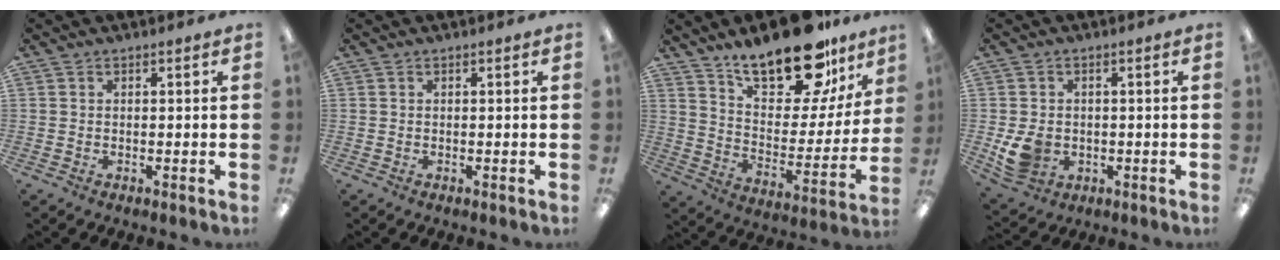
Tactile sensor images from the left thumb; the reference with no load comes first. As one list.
[{"total": 0.0}, {"total": 22.3, "force": [16.8, 8.5, 11.9], "torque": [-0.189, -0.106, 0.287]}, {"total": 6.4, "force": [-0.6, 5.4, 3.4], "torque": [-0.064, 0.004, -0.008]}]